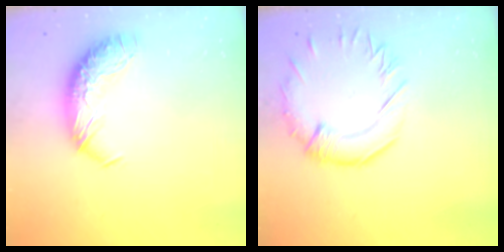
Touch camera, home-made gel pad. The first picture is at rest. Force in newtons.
{"total": 2.0, "press": 1.8, "slide": 1.0}